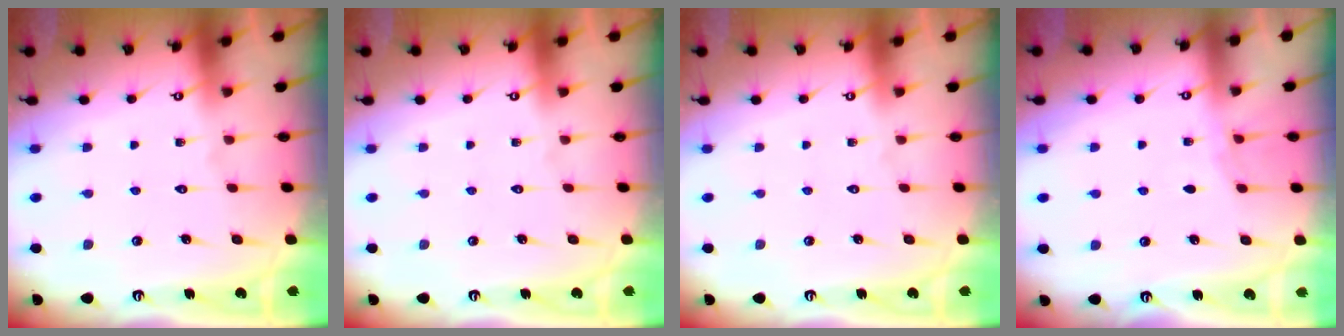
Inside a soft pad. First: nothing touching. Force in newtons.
{"total": 0.0}
{"total": 0.0}
{"total": 2.8, "press": 2.7, "slide": 0.4}